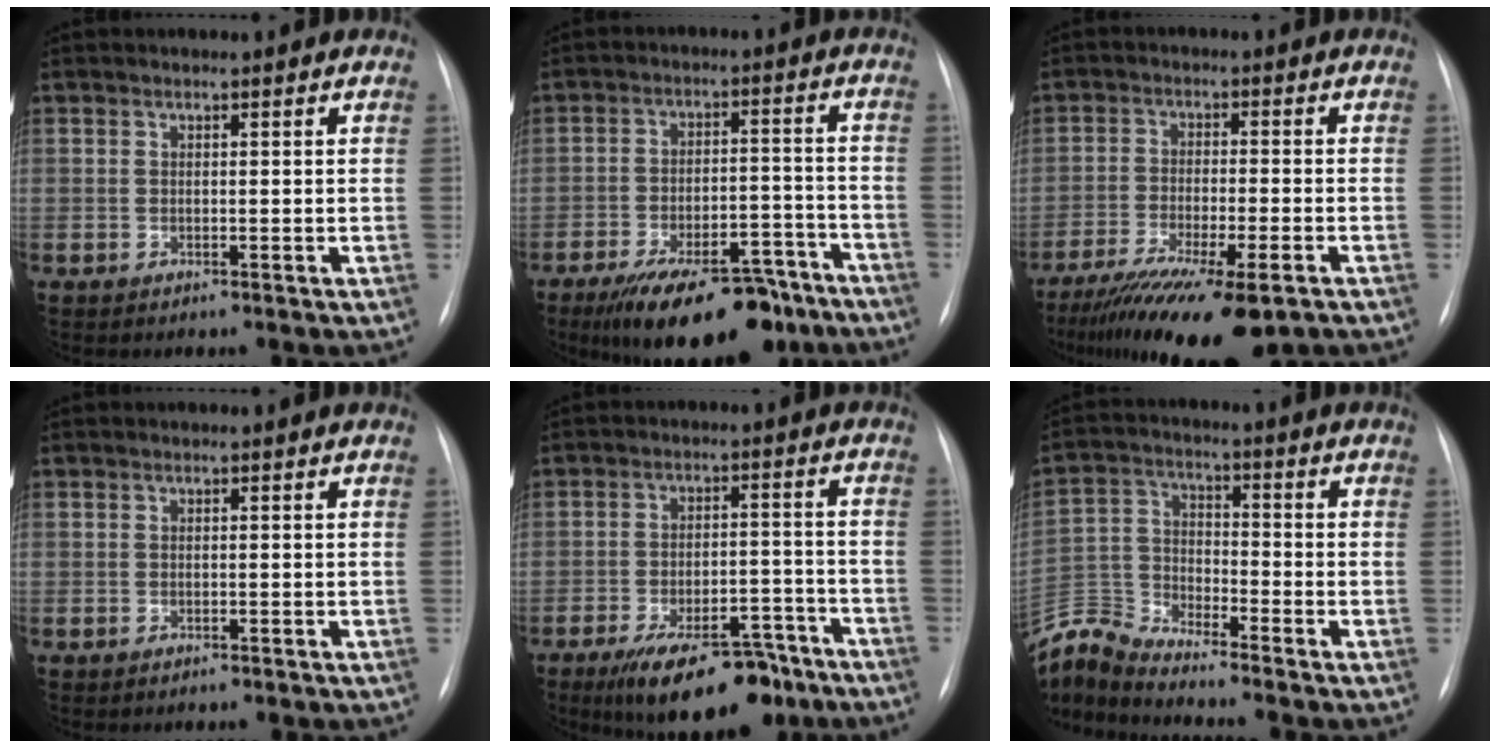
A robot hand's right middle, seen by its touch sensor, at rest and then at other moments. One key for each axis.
{"total": 17.5, "fx": -13.3, "fy": 6.3, "fz": 9.5, "tx": -0.121, "ty": 0.020, "tz": -0.200}
{"total": 16.5, "fx": -11.8, "fy": 2.8, "fz": 11.2, "tx": -0.179, "ty": -0.037, "tz": -0.189}
{"total": 0.0}
{"total": 14.8, "fx": -10.8, "fy": 5.7, "fz": 8.4, "tx": -0.107, "ty": 0.017, "tz": -0.163}
{"total": 8.7, "fx": -8.7, "fy": -0.8, "fz": 0.1, "tx": -0.014, "ty": 0.016, "tz": -0.176}